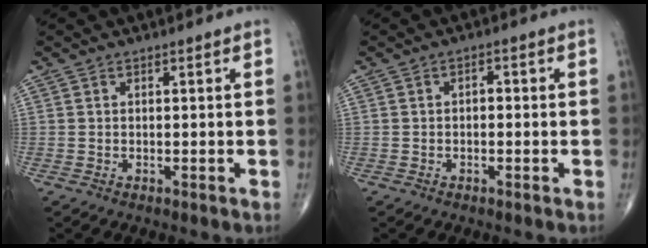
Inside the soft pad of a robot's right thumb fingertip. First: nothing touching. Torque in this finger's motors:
{"motor_torque": [-0.10, 0.05, 0.11, 0.17, 0.03]}